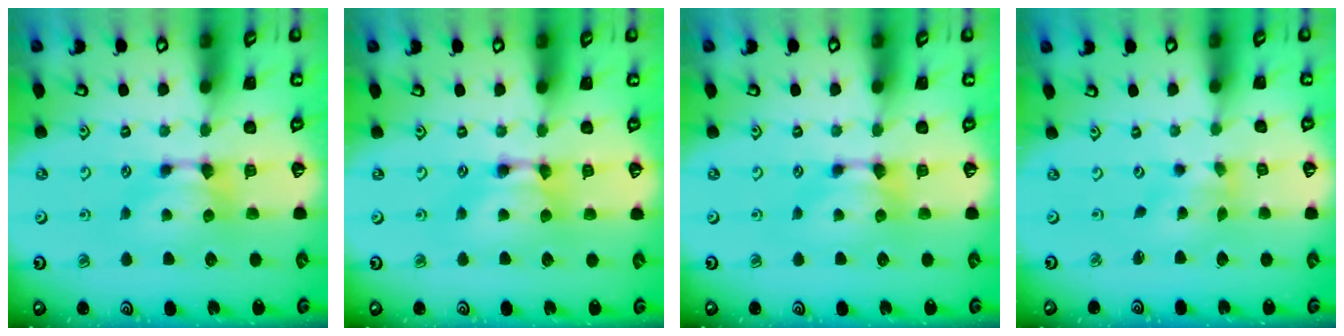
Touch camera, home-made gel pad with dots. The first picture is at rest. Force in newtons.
{"total": 1.9, "press": 1.9, "slide": 0.2}
{"total": 0.0}
{"total": 1.3, "press": 0.7, "slide": 1.0}